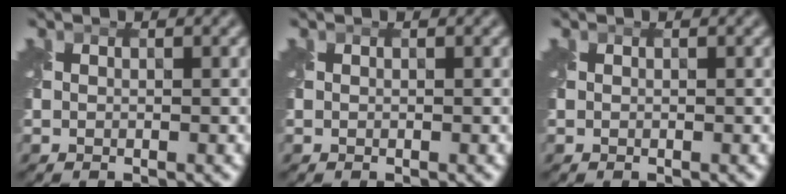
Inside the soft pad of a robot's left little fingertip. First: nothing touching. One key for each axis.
{"total": 0.0}
{"total": 0.0}